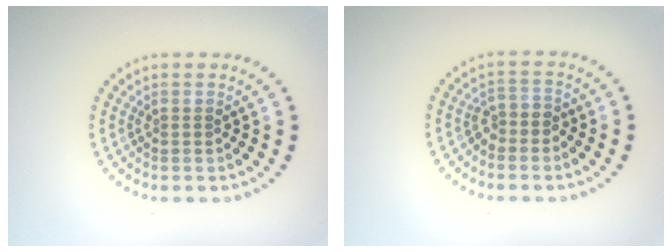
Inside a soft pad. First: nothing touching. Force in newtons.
{"total": 1.7, "press": 1.3, "slide": 1.0}